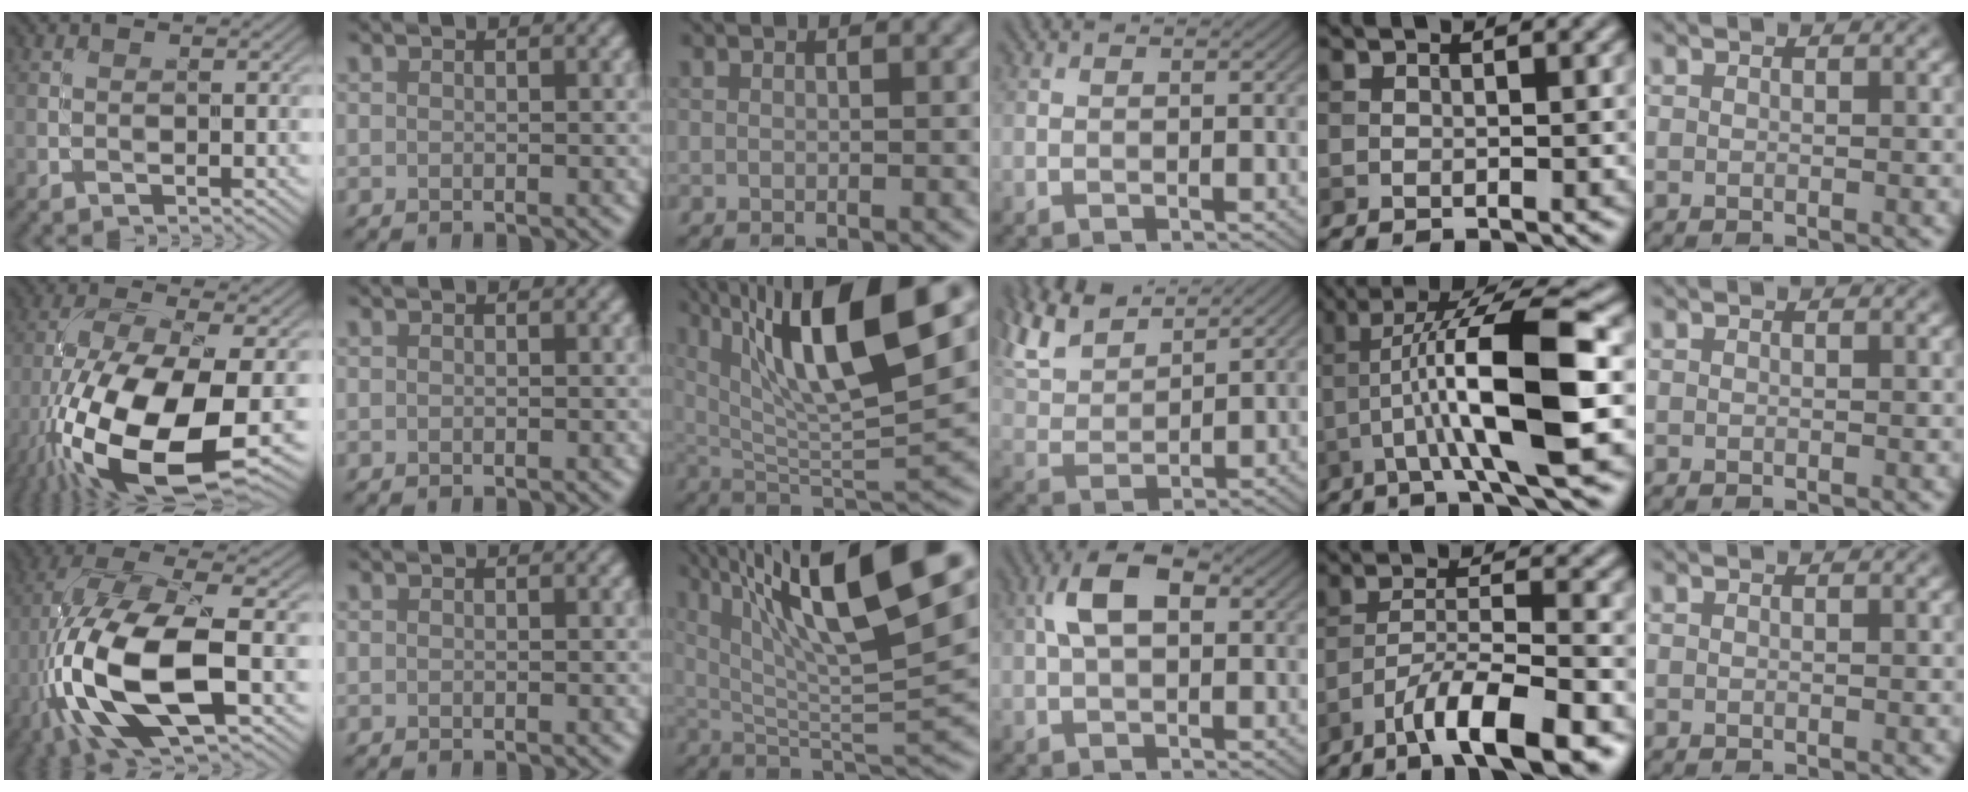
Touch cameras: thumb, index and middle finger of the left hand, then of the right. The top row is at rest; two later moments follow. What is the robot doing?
{"motion": "unscrew", "object": "medicine bottle"}